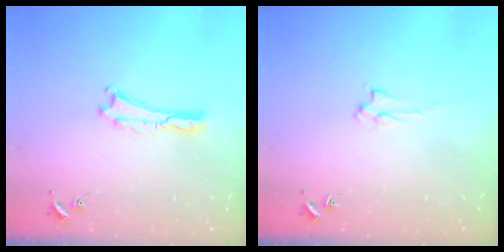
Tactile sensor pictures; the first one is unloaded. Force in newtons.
{"total": 1.6, "press": 1.6, "slide": 0.2}